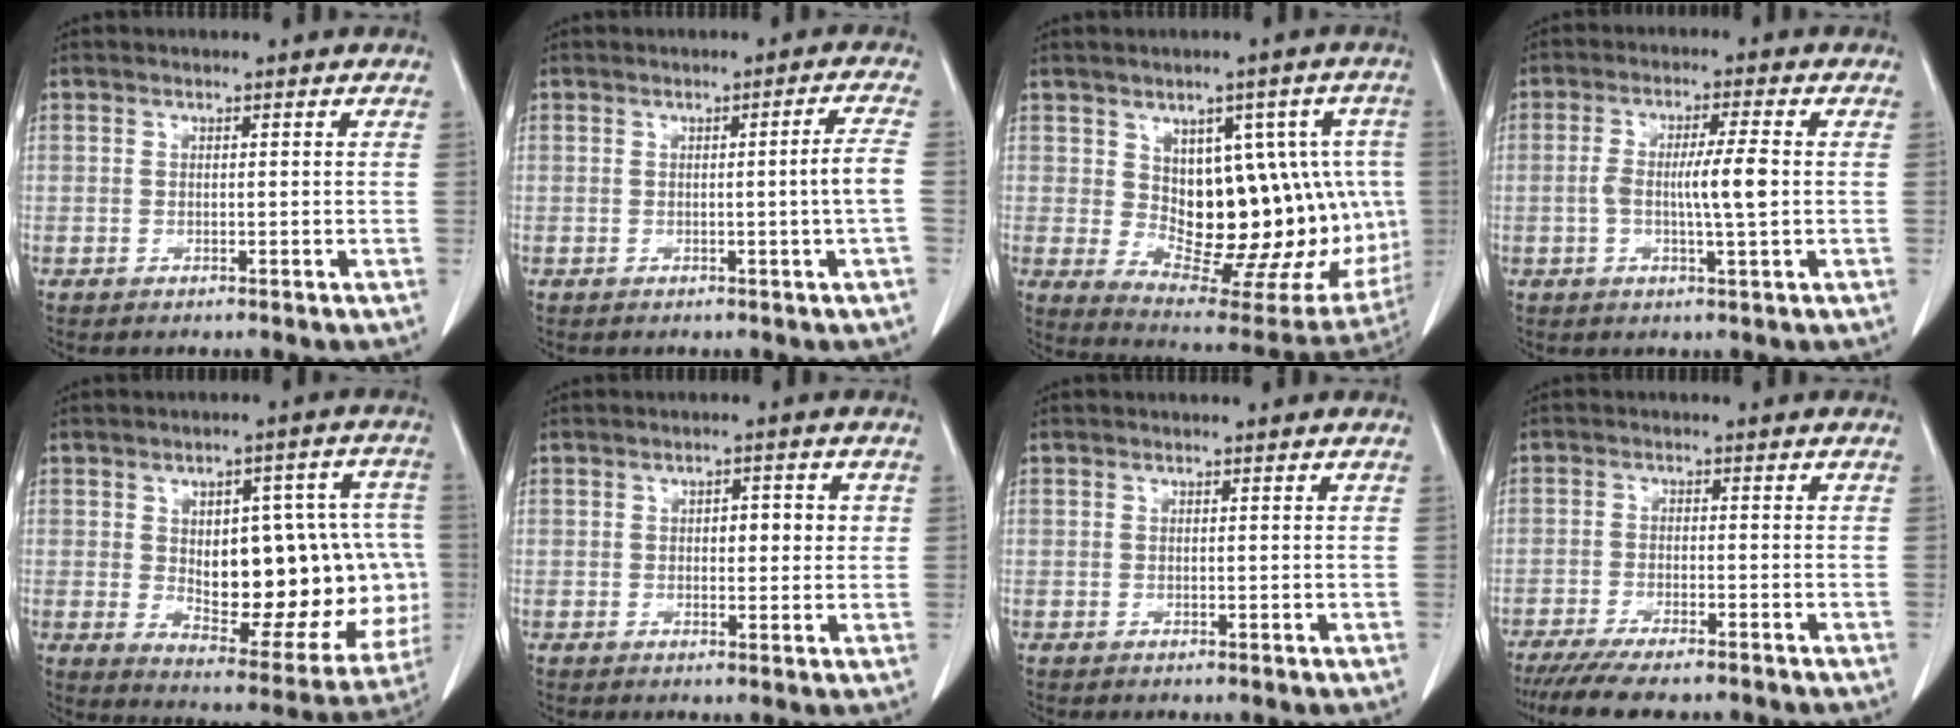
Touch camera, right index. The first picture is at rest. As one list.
[{"total": 3.5, "force": [-0.4, -0.9, 3.4], "torque": [-0.048, -0.002, -0.003]}, {"total": 17.9, "force": [1.4, 9.4, 15.1], "torque": [-0.183, 0.016, 0.045]}, {"total": 6.3, "force": [-0.3, 0.3, 6.3], "torque": [-0.116, 0.003, -0.006]}, {"total": 22.4, "force": [-0.2, 9.8, 20.1], "torque": [-0.235, 0.025, 0.028]}, {"total": 3.7, "force": [0.8, 1.7, 3.2], "torque": [-0.042, 0.008, 0.010]}, {"total": 0.0}, {"total": 10.0, "force": [-8.4, 1.6, 5.1], "torque": [-0.070, -0.015, -0.129]}]